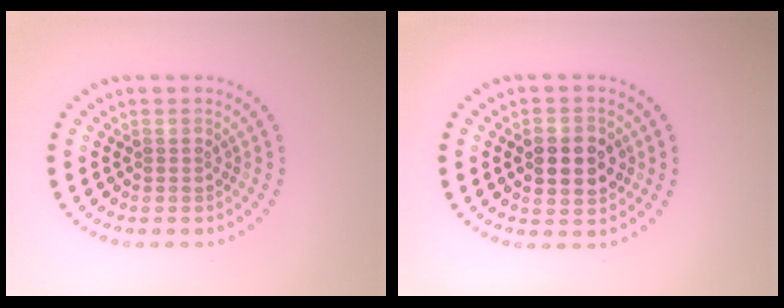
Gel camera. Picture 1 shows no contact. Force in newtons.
{"total": 4.6, "press": 4.6, "slide": 0.3}